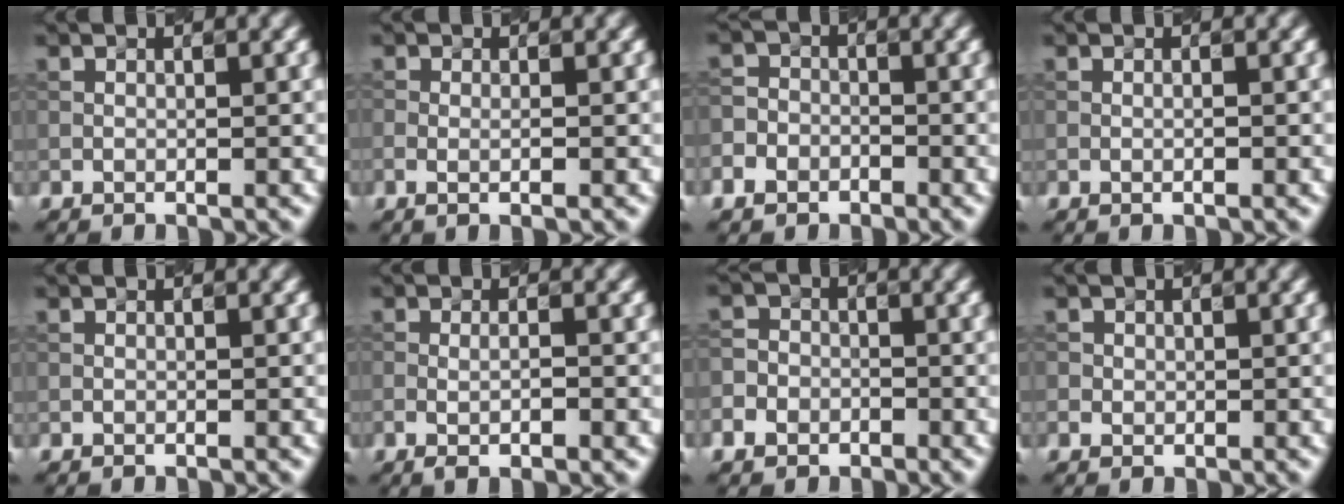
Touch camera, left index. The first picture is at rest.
{"total": 1.4, "force": [-0.2, 0.4, 1.4], "torque": [-0.021, -0.007, -0.007]}
{"total": 3.0, "force": [-1.9, 2.2, 0.7], "torque": [0.001, 0.000, -0.044]}
{"total": 1.0, "force": [0.1, 0.4, 0.9], "torque": [-0.007, -0.005, -0.009]}
{"total": 0.0}
{"total": 2.7, "force": [-0.7, 0.5, 2.6], "torque": [-0.040, -0.005, -0.011]}
{"total": 3.5, "force": [-1.9, 2.8, 0.9], "torque": [-0.001, -0.004, -0.047]}
{"total": 1.0, "force": [0.0, 1.0, 0.2], "torque": [0.003, -0.003, 0.000]}